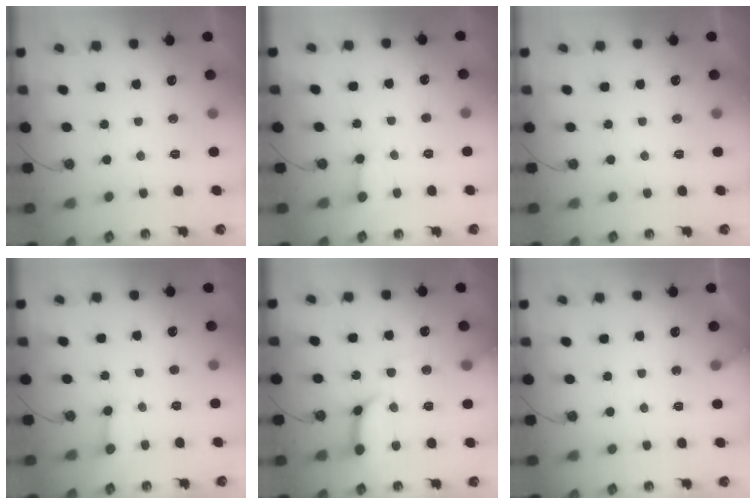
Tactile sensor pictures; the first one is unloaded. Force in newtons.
{"total": 2.5, "press": 2.4, "slide": 0.4}
{"total": 0.0}
{"total": 2.6, "press": 2.6, "slide": 0.2}
{"total": 11.7, "press": 11.6, "slide": 1.3}
{"total": 3.1, "press": 3.1, "slide": 0.2}